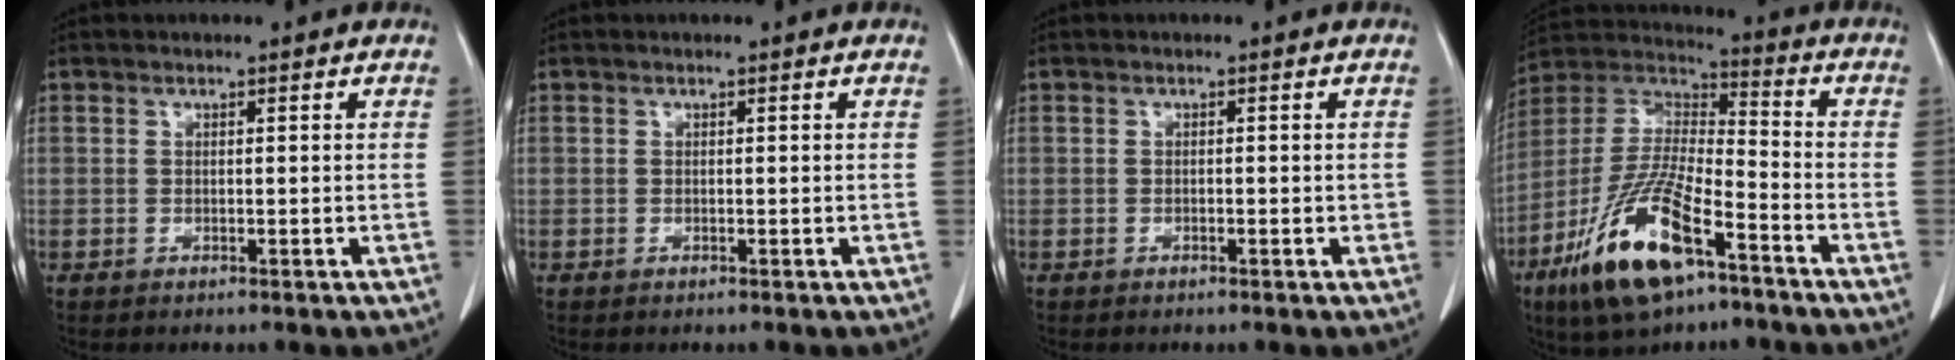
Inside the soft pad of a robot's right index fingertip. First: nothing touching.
{"total": 0.0}
{"total": 1.2, "force": [-0.3, 0.6, 1.0], "torque": [-0.011, 0.003, -0.003]}
{"total": 17.9, "force": [-9.8, 5.0, 14.1], "torque": [-0.310, -0.024, -0.179]}